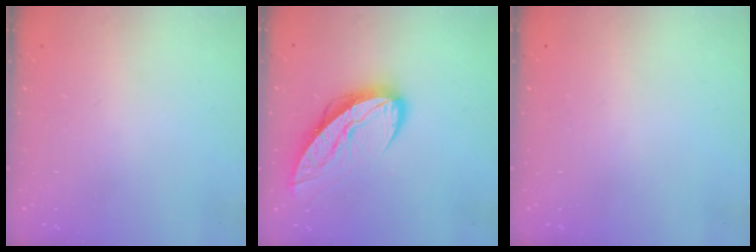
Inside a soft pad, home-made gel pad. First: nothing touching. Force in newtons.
{"total": 11.4, "press": 11.4, "slide": 0.7}
{"total": 0.0}